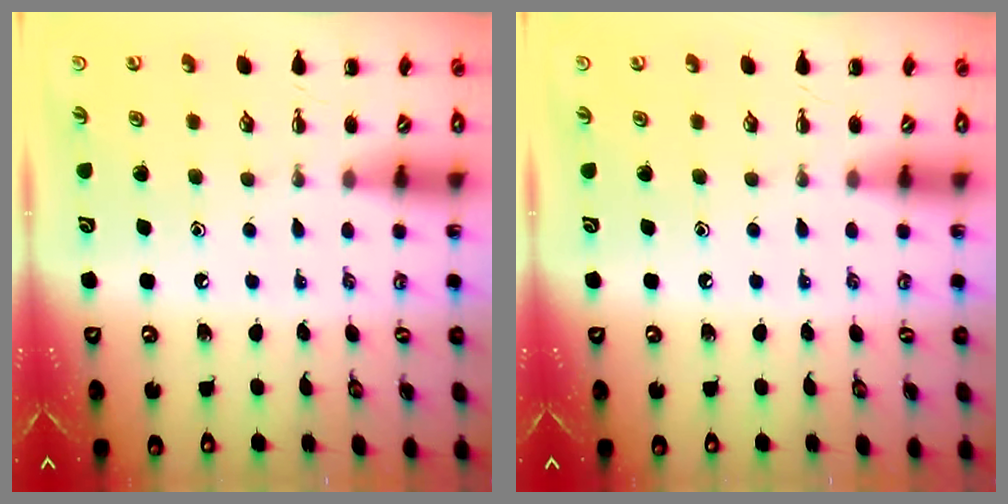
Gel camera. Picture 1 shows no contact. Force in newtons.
{"total": 0.0}